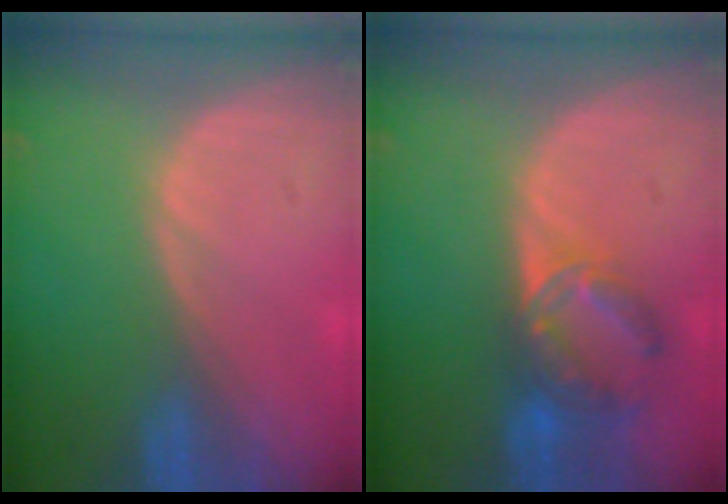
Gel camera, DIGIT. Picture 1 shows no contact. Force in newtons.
{"total": 7.3, "press": 6.3, "slide": 3.7}